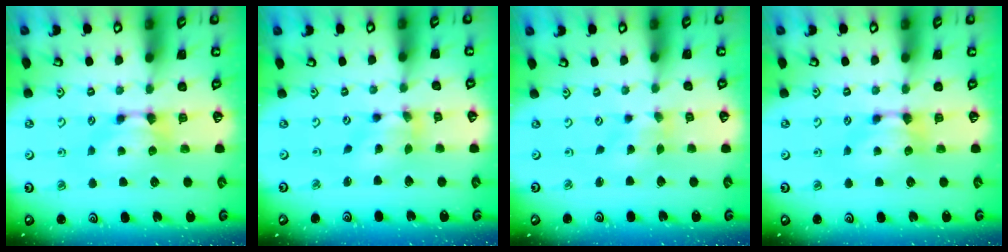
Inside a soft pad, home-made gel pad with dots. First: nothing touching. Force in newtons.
{"total": 3.6, "press": 3.1, "slide": 2.0}
{"total": 2.6, "press": 2.4, "slide": 0.9}
{"total": 0.0}